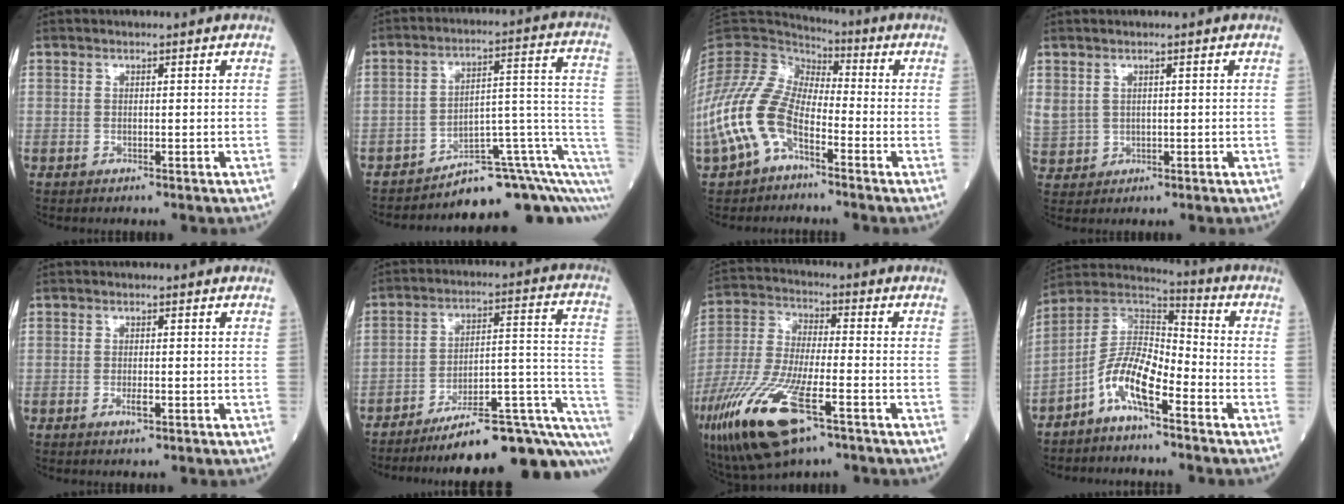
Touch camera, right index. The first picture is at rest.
{"total": 12.5, "force": [-9.2, 3.5, 7.7], "torque": [-0.071, 0.080, -0.120]}
{"total": 11.7, "force": [-5.0, 6.3, 8.5], "torque": [-0.202, 0.014, -0.102]}
{"total": 7.3, "force": [1.6, 6.5, 3.1], "torque": [-0.110, 0.013, 0.050]}
{"total": 1.5, "force": [-0.6, 0.3, 1.3], "torque": [-0.028, -0.003, -0.009]}
{"total": 20.9, "force": [-15.1, 2.9, 14.2], "torque": [-0.115, 0.042, -0.215]}
{"total": 19.5, "force": [-10.0, 5.4, 15.8], "torque": [-0.372, -0.047, -0.182]}
{"total": 9.3, "force": [-5.0, 2.6, 7.5], "torque": [-0.153, 0.018, -0.101]}